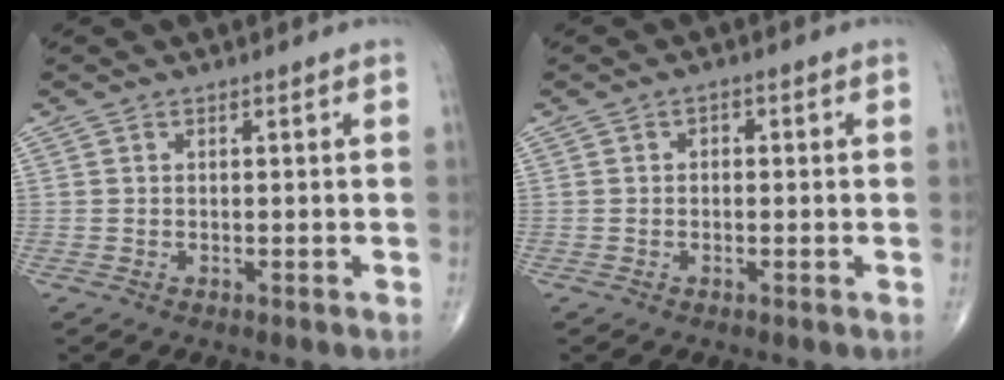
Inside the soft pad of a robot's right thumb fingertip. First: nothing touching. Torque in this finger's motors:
{"motor_torque": [-0.16, -0.34, 0.11, 0.13, 0.00]}